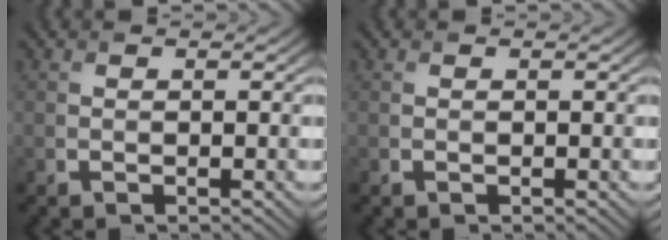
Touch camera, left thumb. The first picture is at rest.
{"total": 0.0}